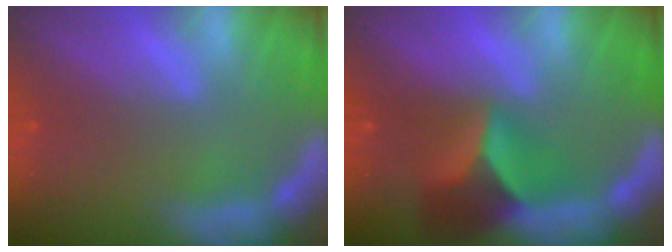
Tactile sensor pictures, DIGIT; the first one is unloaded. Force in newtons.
{"total": 6.4}